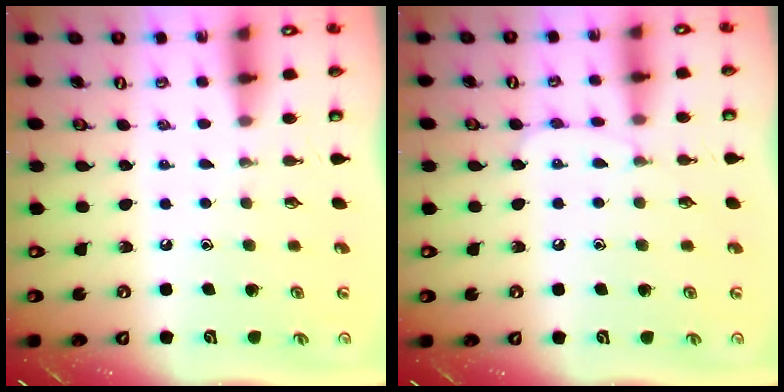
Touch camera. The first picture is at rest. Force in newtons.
{"total": 6.0, "press": 6.0, "slide": 0.5}